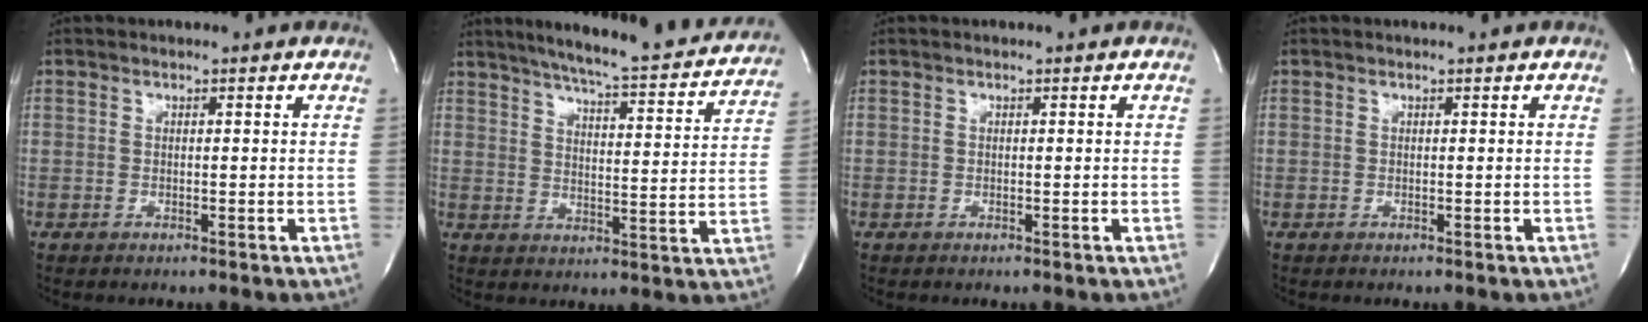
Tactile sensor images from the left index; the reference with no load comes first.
{"total": 21.5, "force": [19.4, 2.2, 9.1], "torque": [-0.139, -0.035, 0.241]}
{"total": 0.0}
{"total": 0.0}